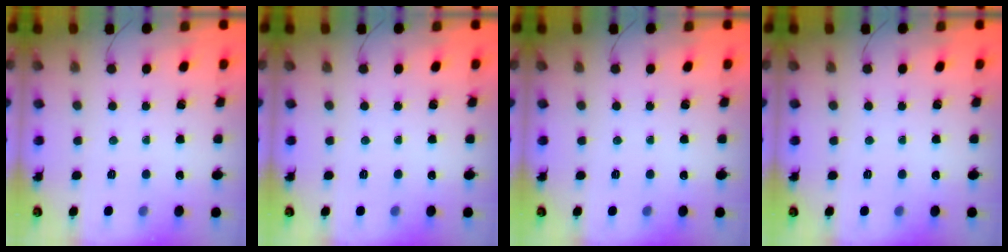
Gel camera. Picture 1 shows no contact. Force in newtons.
{"total": 0.0}
{"total": 0.0}
{"total": 0.0}